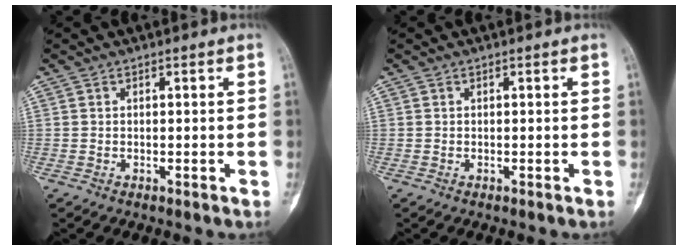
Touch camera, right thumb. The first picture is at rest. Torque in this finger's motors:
{"motor_torque": [0.14, -0.15, 0.13, 0.04, 0.03]}